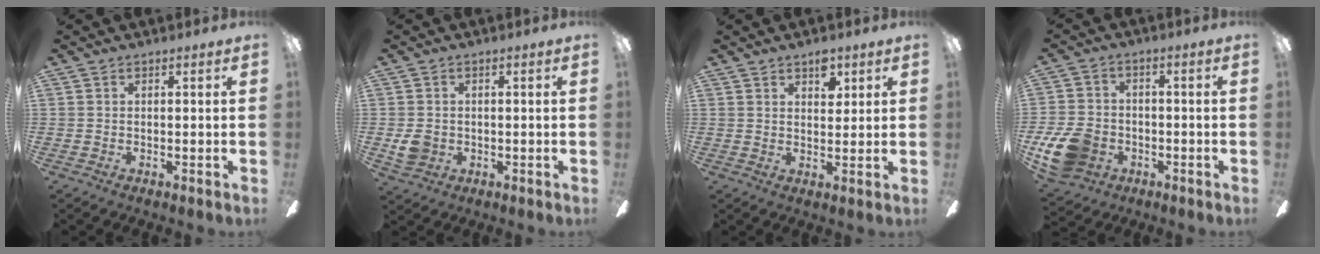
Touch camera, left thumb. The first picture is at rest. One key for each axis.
{"total": 4.3, "fx": -0.3, "fy": 3.8, "fz": 2.1, "tx": -0.022, "ty": 0.002, "tz": -0.004}
{"total": 5.0, "fx": 3.2, "fy": 2.8, "fz": 2.7, "tx": -0.018, "ty": -0.015, "tz": 0.050}
{"total": 12.0, "fx": -4.7, "fy": 9.0, "fz": 6.3, "tx": -0.144, "ty": 0.030, "tz": -0.085}